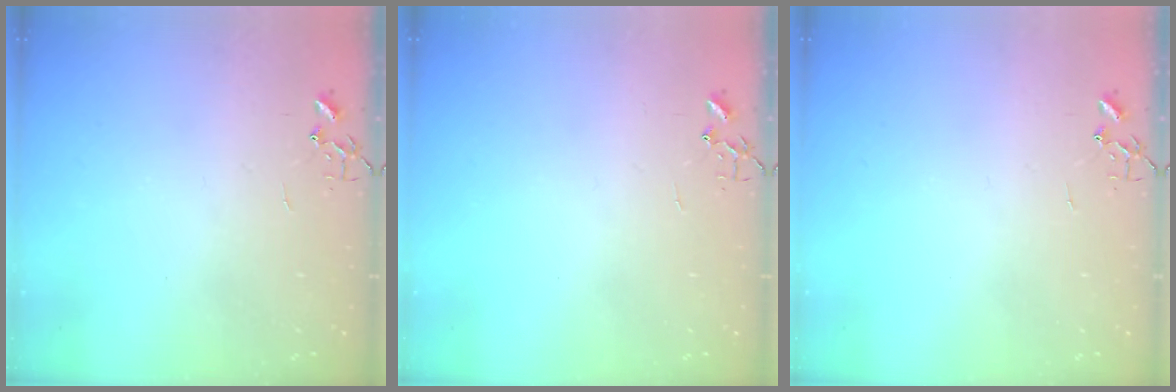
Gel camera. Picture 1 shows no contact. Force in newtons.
{"total": 0.0}
{"total": 0.0}